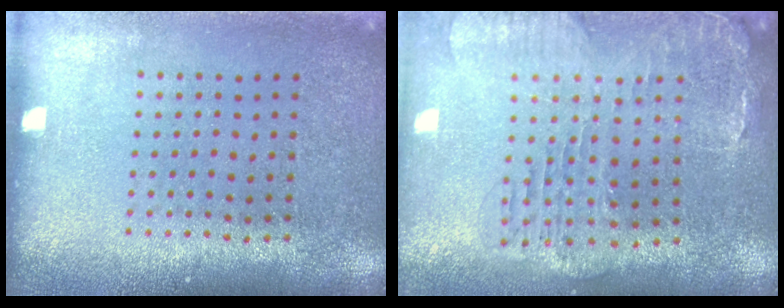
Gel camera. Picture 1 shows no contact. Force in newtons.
{"total": 1.4, "press": 1.3, "slide": 0.3}